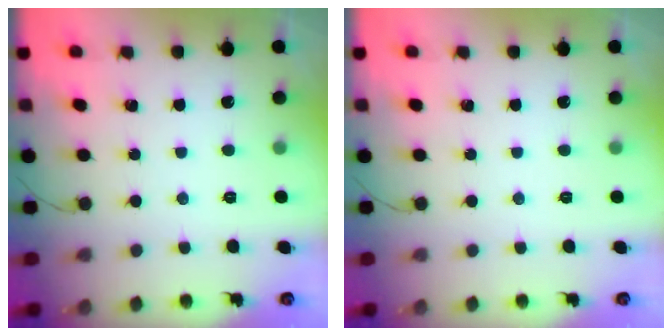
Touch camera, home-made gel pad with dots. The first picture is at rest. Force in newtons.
{"total": 0.0}